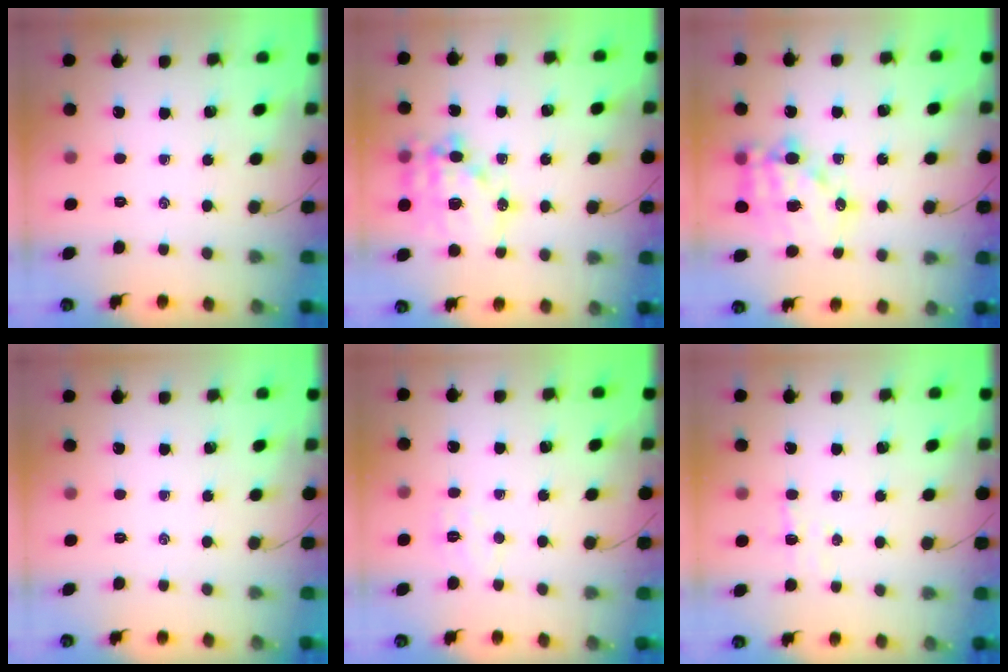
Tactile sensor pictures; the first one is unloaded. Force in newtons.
{"total": 17.1, "press": 16.7, "slide": 3.6}
{"total": 14.9, "press": 14.6, "slide": 3.0}
{"total": 0.0}
{"total": 5.4, "press": 5.3, "slide": 1.1}
{"total": 4.5, "press": 4.4, "slide": 0.8}